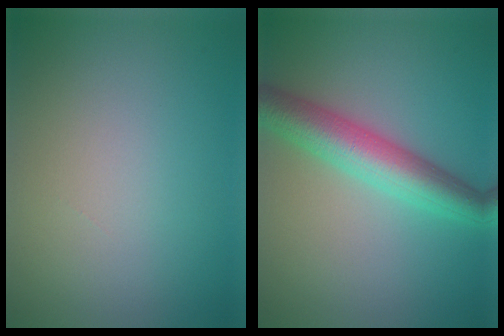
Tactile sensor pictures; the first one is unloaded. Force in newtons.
{"total": 6.1, "press": 6.1, "slide": 0.2}